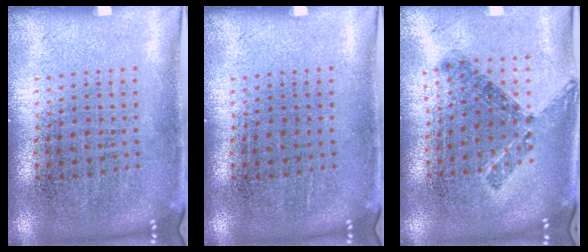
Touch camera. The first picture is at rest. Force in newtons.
{"total": 0.0}
{"total": 0.8, "press": 0.7, "slide": 0.3}